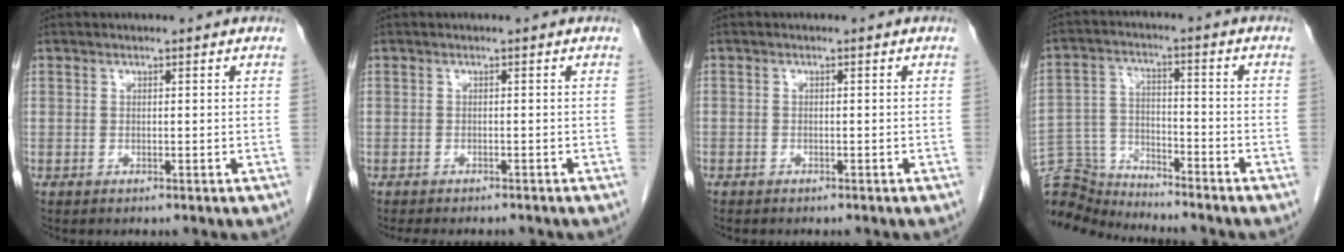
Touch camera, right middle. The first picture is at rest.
{"total": 6.2, "force": [-5.4, 1.6, 2.5], "torque": [-0.028, -0.006, -0.071]}
{"total": 0.7, "force": [-0.5, 0.5, 0.1], "torque": [-0.009, 0.002, -0.010]}
{"total": 10.0, "force": [-10.0, 0.4, -0.2], "torque": [-0.003, 0.017, -0.189]}